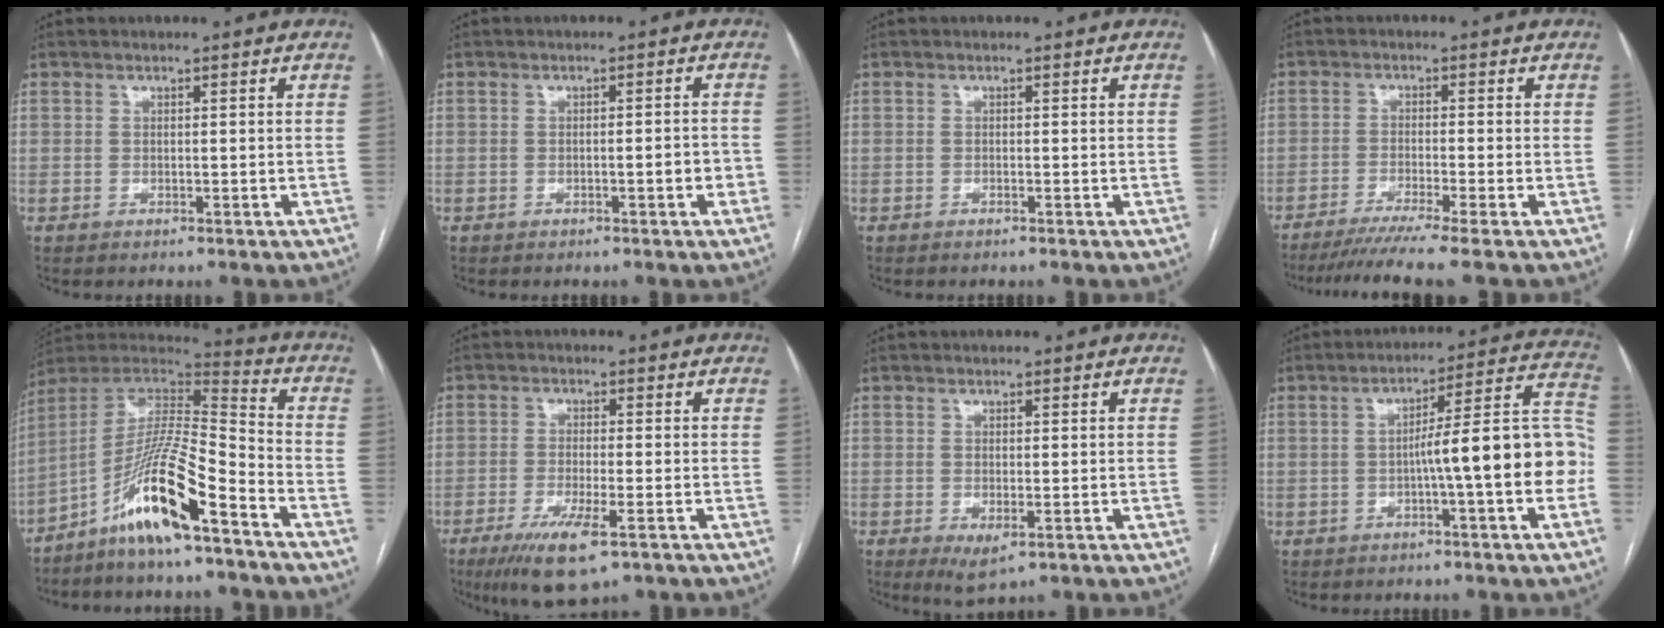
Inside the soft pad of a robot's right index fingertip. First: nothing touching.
{"total": 2.4, "force": [-0.9, 0.5, 2.2], "torque": [-0.029, 0.002, -0.013]}
{"total": 0.0}
{"total": 7.4, "force": [-6.0, -1.9, 4.0], "torque": [-0.056, -0.026, -0.101]}
{"total": 14.7, "force": [-8.9, 1.0, 11.6], "torque": [-0.226, 0.004, -0.165]}
{"total": 8.4, "force": [-4.7, 1.4, 6.8], "torque": [-0.129, -0.022, -0.077]}
{"total": 3.2, "force": [-1.1, 1.3, 2.7], "torque": [-0.042, -0.009, -0.008]}
{"total": 14.7, "force": [-2.7, 0.3, 14.4], "torque": [-0.198, 0.034, -0.043]}